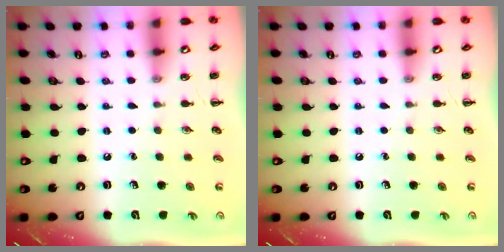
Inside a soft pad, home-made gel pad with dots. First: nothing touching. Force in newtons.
{"total": 0.0}